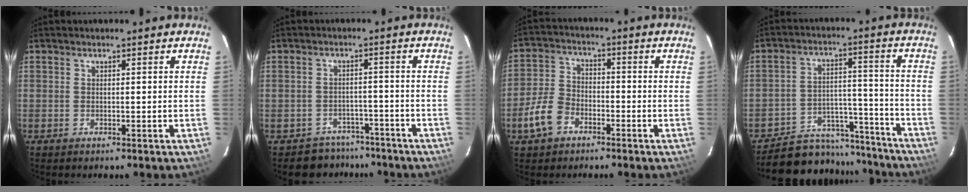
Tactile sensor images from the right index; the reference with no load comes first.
{"total": 6.1, "force": [-4.7, 3.9, -0.5], "torque": [0.005, 0.030, -0.063]}
{"total": 8.1, "force": [-4.4, 5.5, 4.1], "torque": [-0.098, 0.012, -0.085]}
{"total": 19.8, "force": [-17.4, 8.0, 5.1], "torque": [-0.120, 0.047, -0.230]}